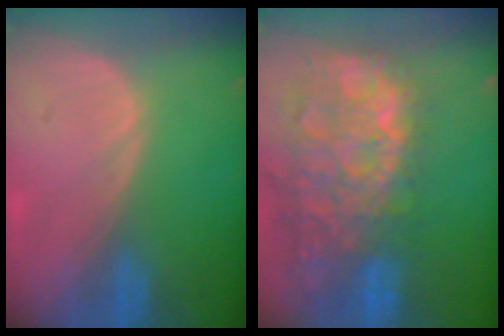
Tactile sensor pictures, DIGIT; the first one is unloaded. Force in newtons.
{"total": 15.0, "press": 12.2, "slide": 8.7}